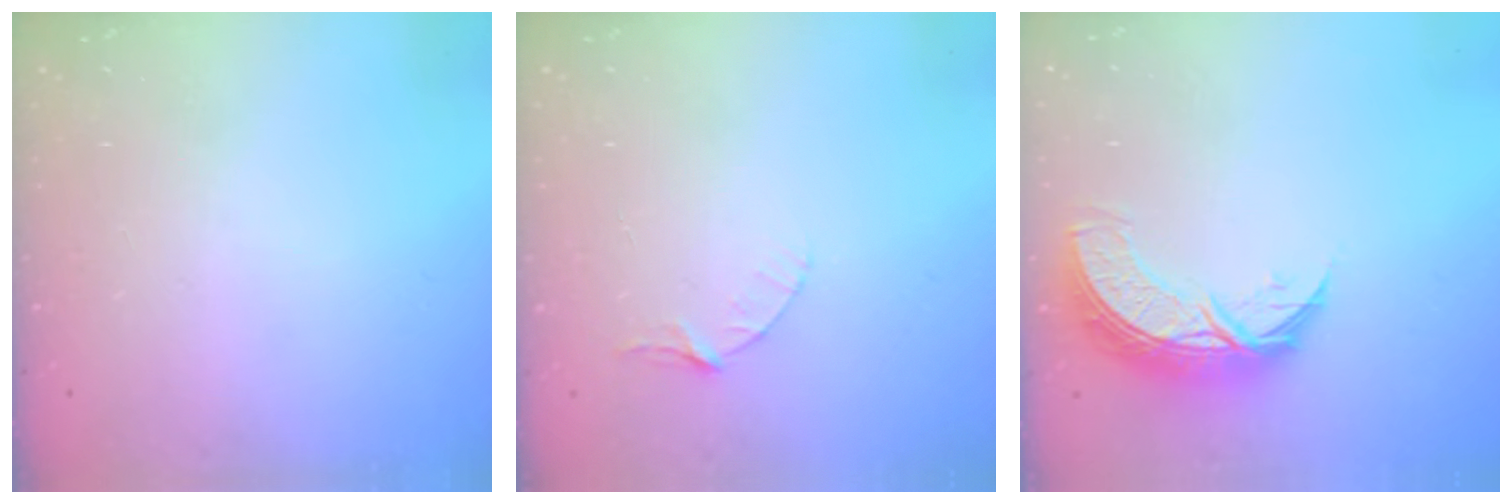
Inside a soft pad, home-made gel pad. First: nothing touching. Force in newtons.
{"total": 3.5, "press": 3.4, "slide": 0.4}
{"total": 9.2, "press": 9.2, "slide": 0.6}